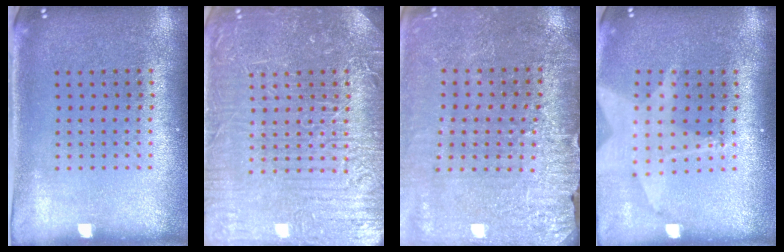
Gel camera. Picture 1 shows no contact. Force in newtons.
{"total": 7.6, "press": 7.6, "slide": 0.9}
{"total": 3.0, "press": 3.0, "slide": 0.2}
{"total": 2.0, "press": 1.5, "slide": 1.3}